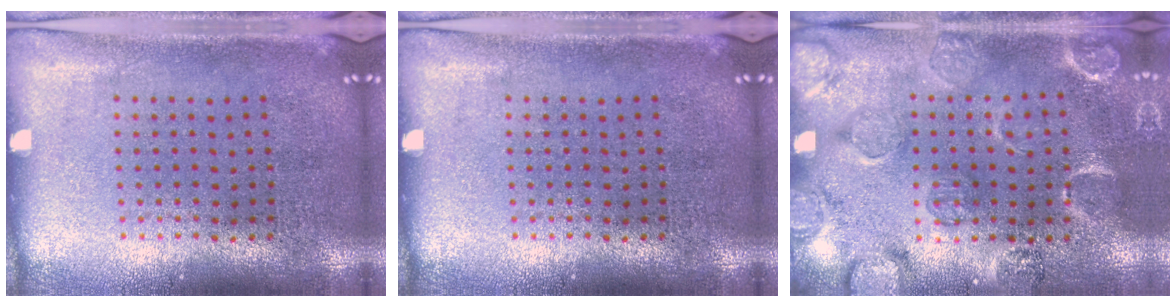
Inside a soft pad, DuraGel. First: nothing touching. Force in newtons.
{"total": 0.0}
{"total": 2.6, "press": 2.0, "slide": 1.6}